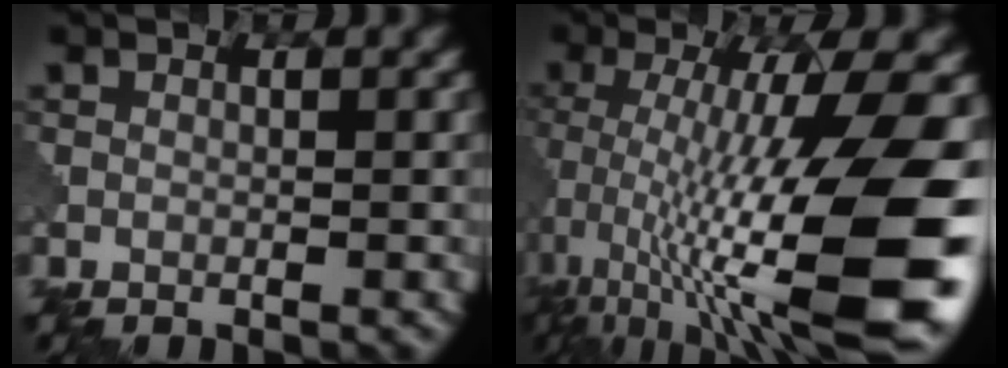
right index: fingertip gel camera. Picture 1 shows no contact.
{"total": 17.2, "force": [-3.3, 4.8, 16.2], "torque": [-0.251, 0.006, -0.053]}